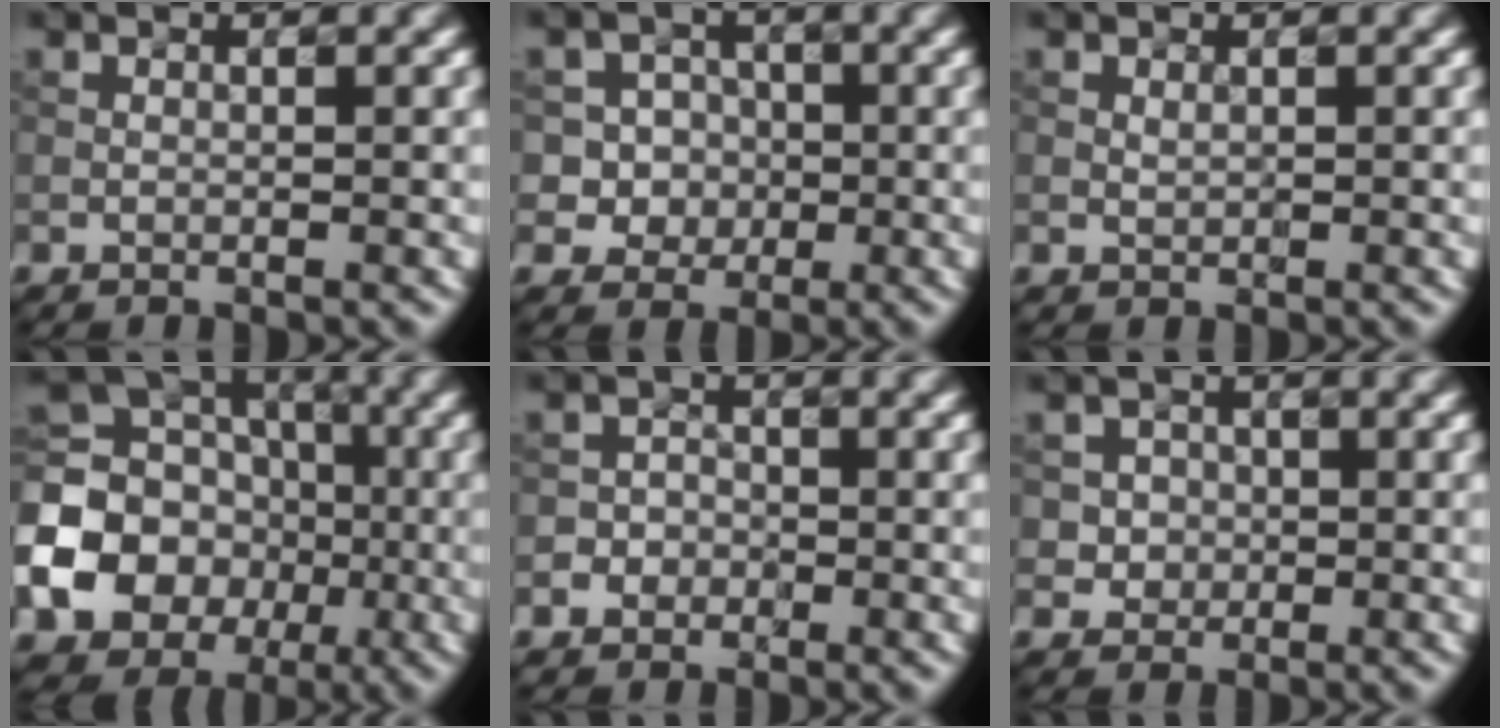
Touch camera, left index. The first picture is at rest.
{"total": 4.9, "force": [-0.2, 4.7, 1.1], "torque": [-0.006, 0.022, -0.012]}
{"total": 0.6, "force": [0.2, 0.4, 0.4], "torque": [-0.008, -0.002, 0.004]}
{"total": 14.5, "force": [-3.3, 12.8, 6.1], "torque": [-0.141, -0.023, -0.080]}
{"total": 2.5, "force": [-1.2, 2.2, 0.4], "torque": [0.018, 0.005, -0.029]}
{"total": 2.8, "force": [0.1, 2.7, 0.6], "torque": [0.003, 0.003, 0.005]}